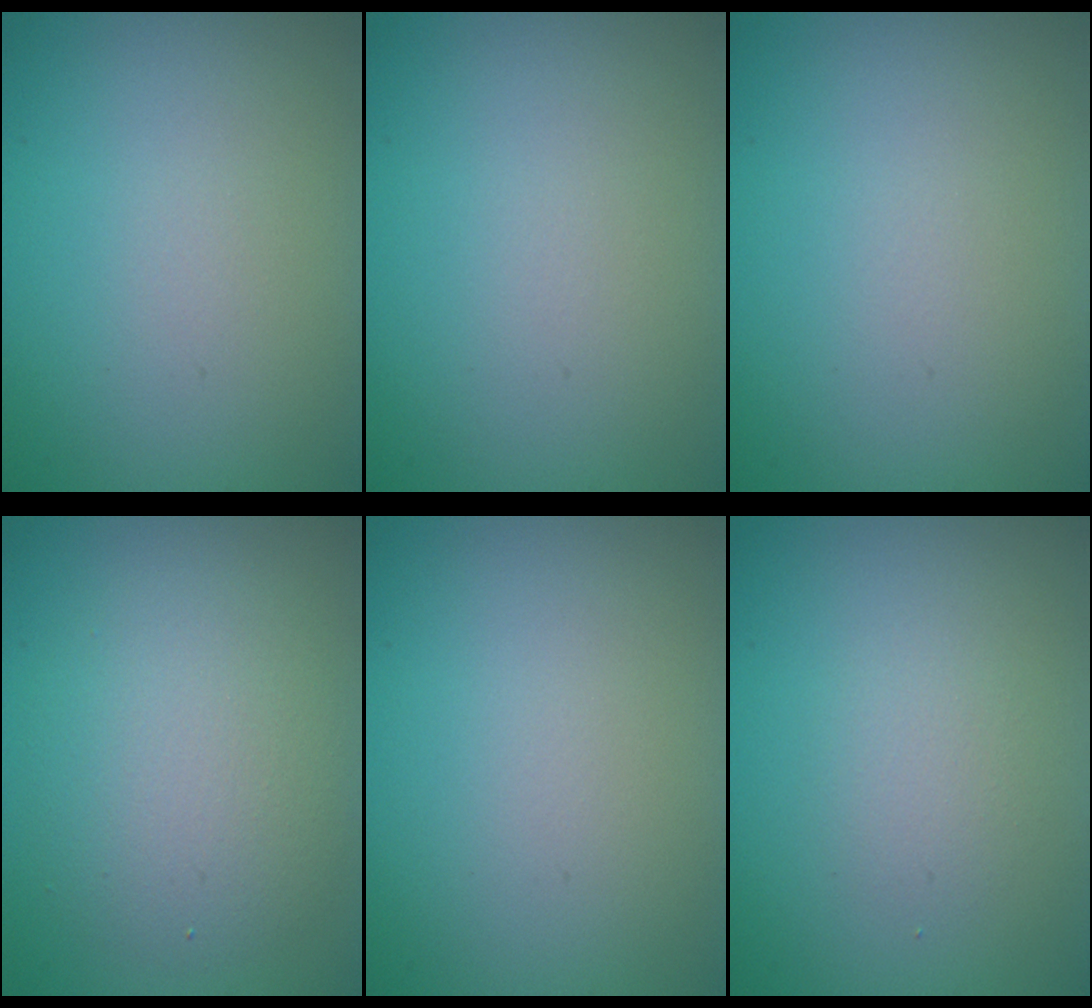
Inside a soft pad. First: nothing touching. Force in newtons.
{"total": 0.0}
{"total": 0.0}
{"total": 4.6, "press": 4.6, "slide": 0.3}
{"total": 0.0}
{"total": 1.3, "press": 1.3, "slide": 0.1}